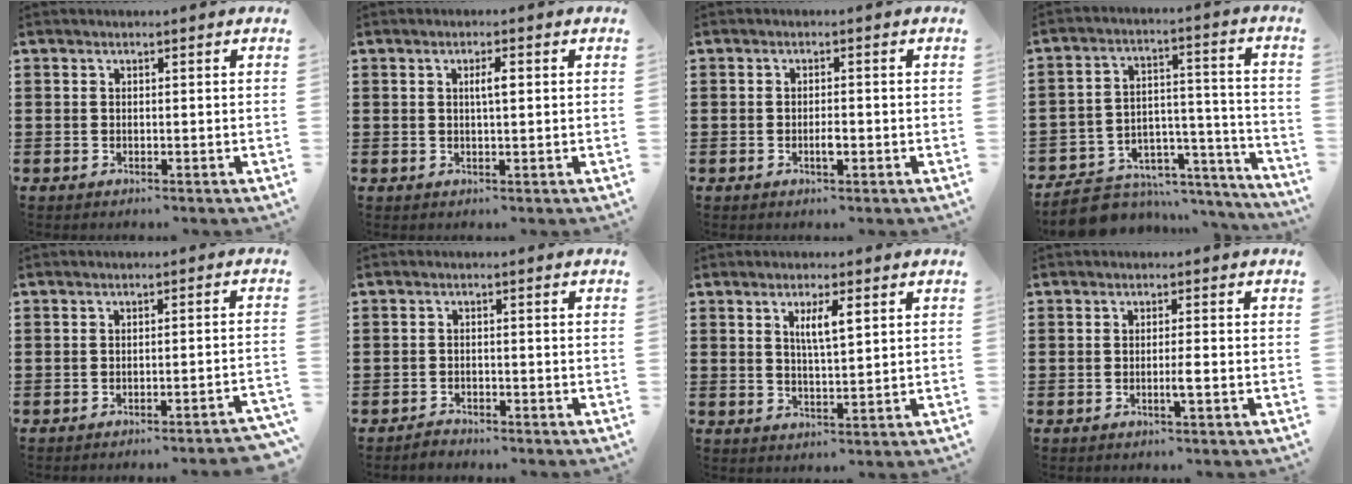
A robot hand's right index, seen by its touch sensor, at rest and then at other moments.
{"total": 2.4, "force": [0.5, 0.5, 2.3], "torque": [-0.044, 0.005, 0.006]}
{"total": 2.2, "force": [-0.7, 0.6, 2.0], "torque": [-0.043, -0.002, -0.015]}
{"total": 6.1, "force": [-5.1, 3.3, 1.1], "torque": [-0.024, 0.009, -0.092]}
{"total": 2.3, "force": [-2.1, -0.6, 0.8], "torque": [-0.015, -0.006, -0.043]}
{"total": 1.7, "force": [-1.6, 0.3, 0.0], "torque": [-0.004, 0.003, -0.036]}
{"total": 3.8, "force": [1.4, 0.8, 3.5], "torque": [-0.071, 0.007, 0.021]}
{"total": 1.9, "force": [-0.7, 0.0, 1.8], "torque": [-0.030, -0.001, -0.013]}